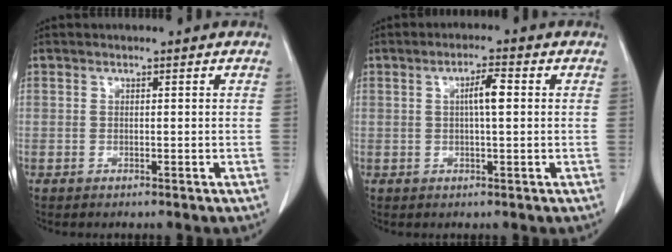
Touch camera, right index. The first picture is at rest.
{"total": 3.7, "force": [0.5, 0.4, 3.6], "torque": [-0.063, 0.006, 0.007]}